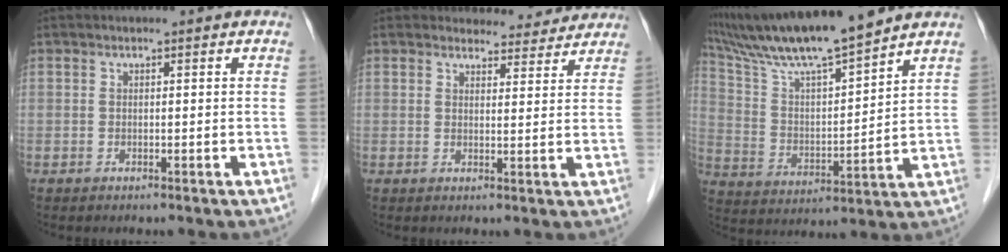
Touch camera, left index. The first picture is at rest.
{"total": 6.3, "force": [6.1, 1.9, 0.3], "torque": [0.007, 0.000, 0.061]}
{"total": 11.8, "force": [10.6, -0.2, 5.2], "torque": [-0.100, 0.021, 0.194]}